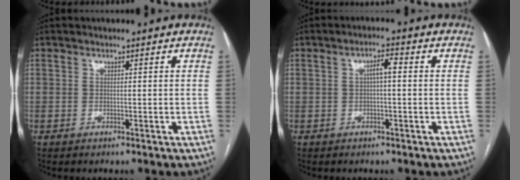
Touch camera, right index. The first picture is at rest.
{"total": 2.7, "force": [0.2, 0.5, 2.7], "torque": [-0.045, 0.008, 0.004]}